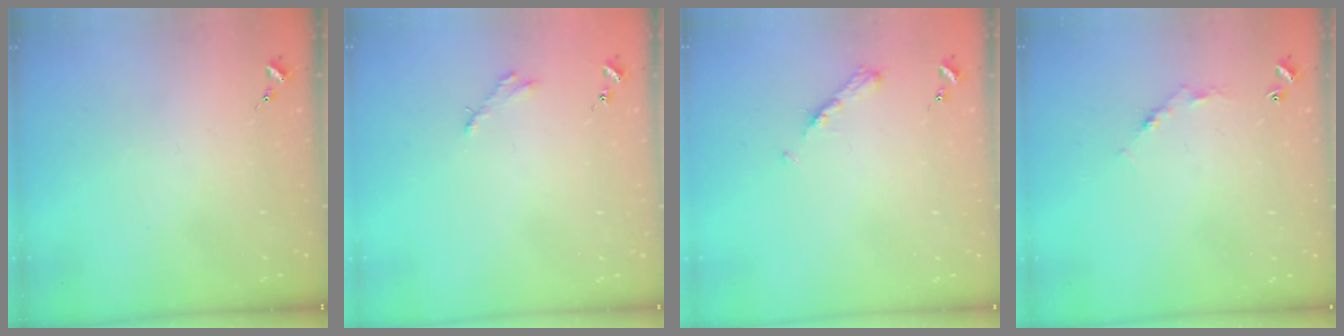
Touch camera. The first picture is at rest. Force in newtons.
{"total": 2.5, "press": 2.5, "slide": 0.2}
{"total": 4.9, "press": 4.9, "slide": 0.6}
{"total": 4.1, "press": 4.1, "slide": 0.3}